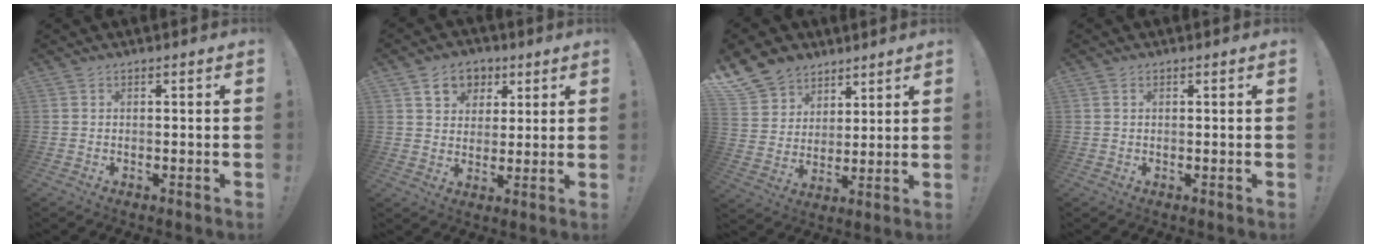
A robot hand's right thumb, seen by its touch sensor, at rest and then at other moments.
{"total": 9.4, "force": [4.6, 7.4, 3.3], "torque": [-0.044, -0.018, 0.090]}
{"total": 11.1, "force": [7.4, 7.9, 2.2], "torque": [-0.041, -0.055, 0.151]}
{"total": 0.8, "force": [0.4, 0.7, 0.3], "torque": [-0.004, 0.001, 0.006]}